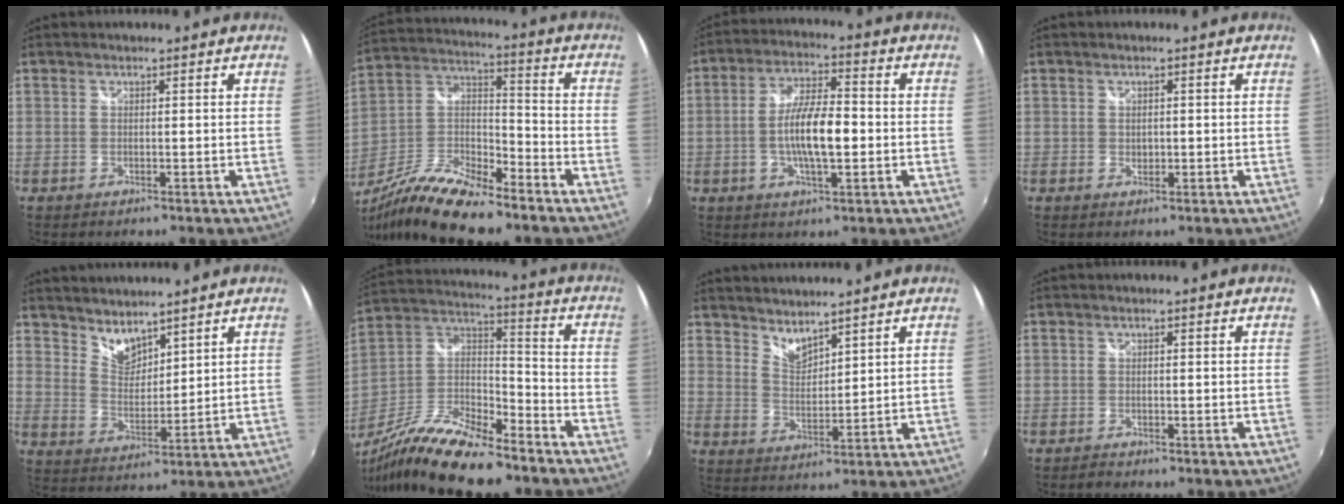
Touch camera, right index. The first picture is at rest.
{"total": 16.5, "force": [-11.6, 4.4, 10.8], "torque": [-0.231, -0.011, -0.221]}
{"total": 10.2, "force": [-1.6, 3.0, 9.6], "torque": [-0.183, 0.003, -0.028]}
{"total": 1.4, "force": [0.1, 1.1, 0.9], "torque": [-0.013, 0.000, 0.001]}
{"total": 6.1, "force": [5.4, 2.2, 2.0], "torque": [-0.023, -0.002, 0.101]}
{"total": 20.7, "force": [-15.2, 5.5, 12.9], "torque": [-0.264, -0.015, -0.276]}
{"total": 4.9, "force": [4.5, 1.1, 1.6], "torque": [-0.021, -0.005, 0.083]}
{"total": 1.1, "force": [-0.9, 0.6, 0.1], "torque": [-0.003, 0.000, -0.016]}